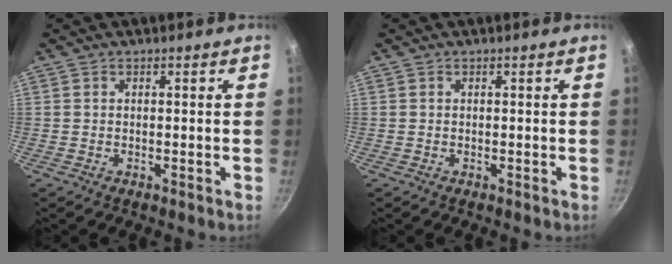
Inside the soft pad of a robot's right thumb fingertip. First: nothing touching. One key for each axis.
{"total": 0.0}